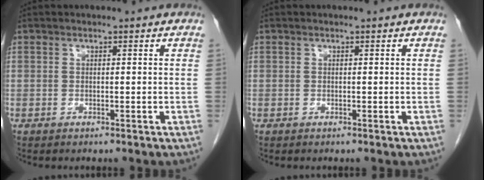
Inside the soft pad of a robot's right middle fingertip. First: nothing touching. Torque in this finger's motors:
{"motor_torque": [0.17, -0.12, -0.04, 0.00]}